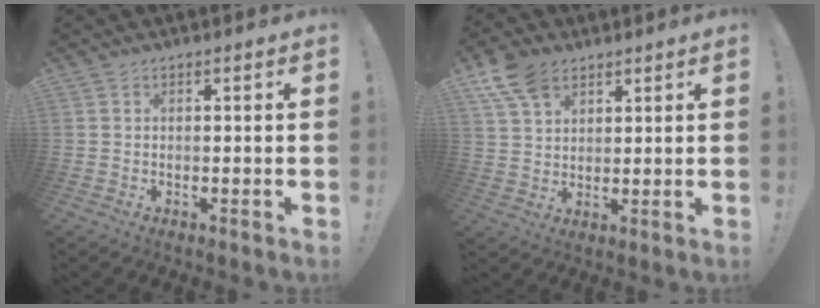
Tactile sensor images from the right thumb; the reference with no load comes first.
{"total": 9.5, "force": [5.9, 6.0, 4.5], "torque": [-0.083, -0.019, 0.118]}